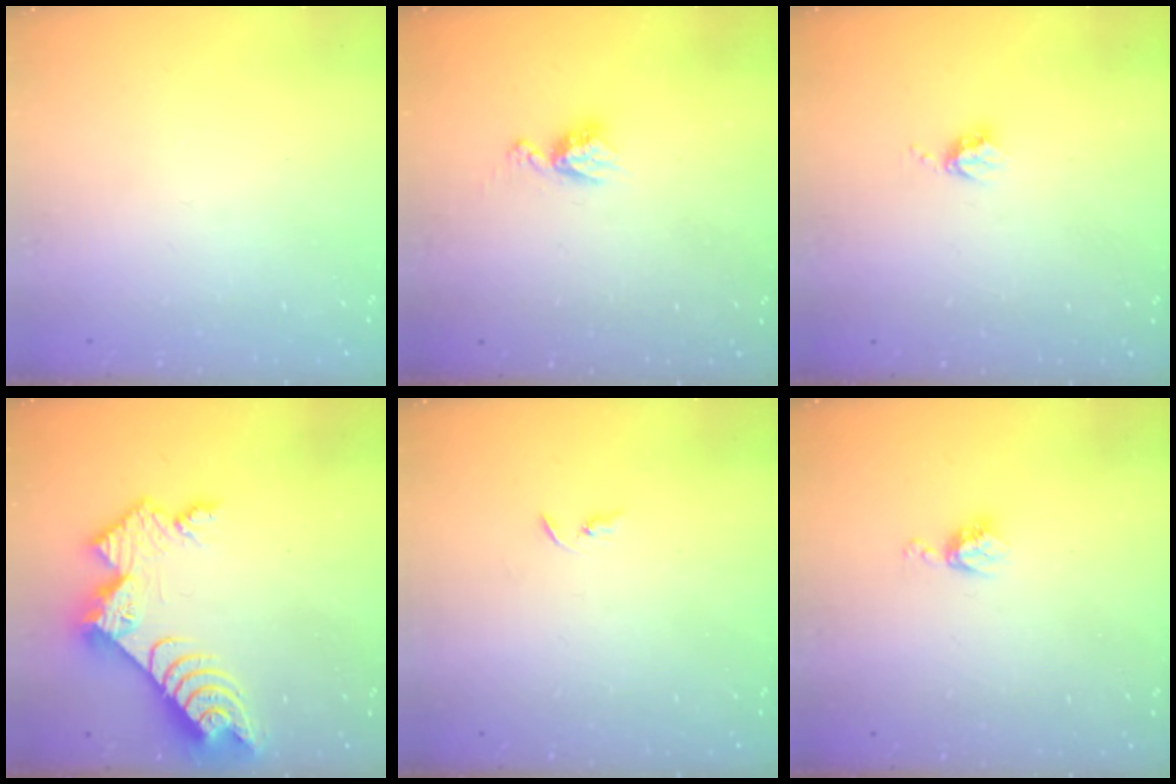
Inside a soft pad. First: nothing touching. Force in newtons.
{"total": 5.0, "press": 4.9, "slide": 0.6}
{"total": 3.5, "press": 3.4, "slide": 0.5}
{"total": 11.2, "press": 11.1, "slide": 0.9}
{"total": 2.2, "press": 2.2, "slide": 0.2}
{"total": 4.5, "press": 4.4, "slide": 0.7}